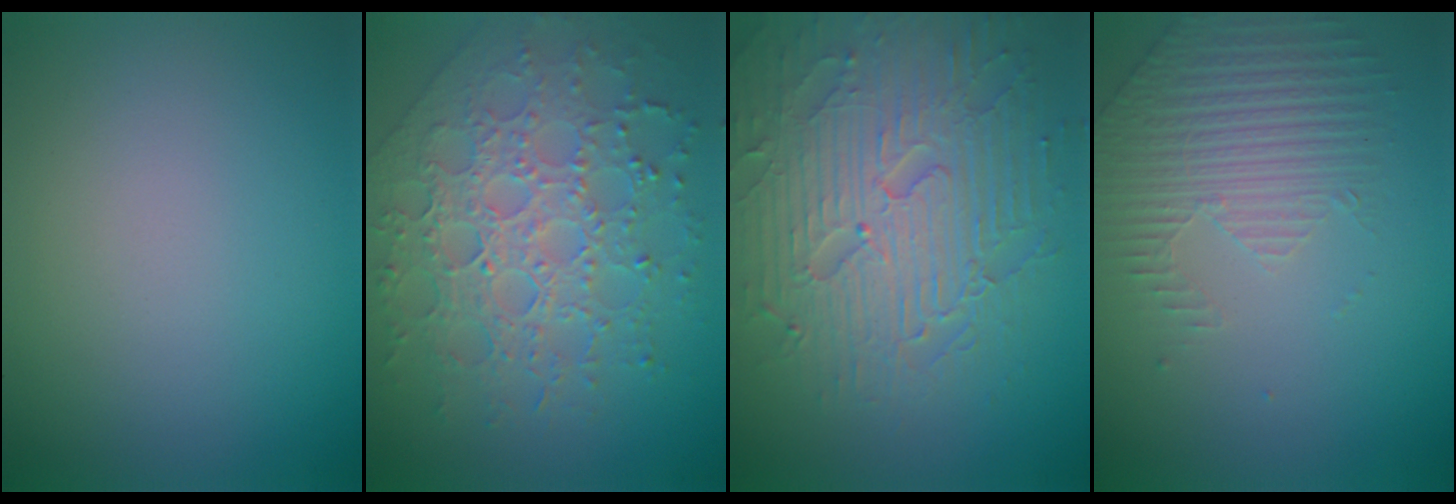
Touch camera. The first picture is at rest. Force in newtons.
{"total": 8.0, "press": 5.7, "slide": 5.6}
{"total": 8.2, "press": 6.1, "slide": 5.5}
{"total": 2.1, "press": 1.8, "slide": 1.0}